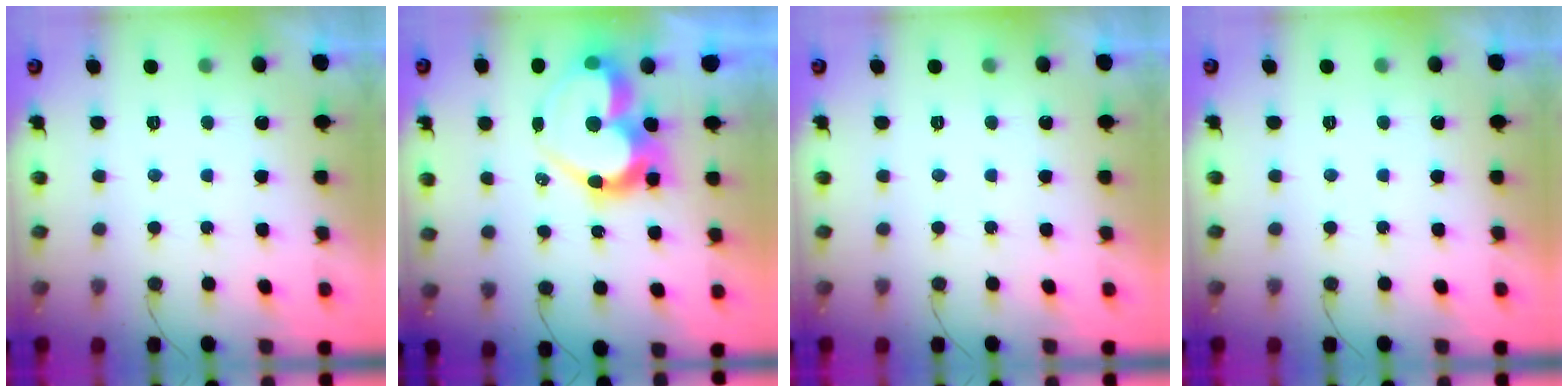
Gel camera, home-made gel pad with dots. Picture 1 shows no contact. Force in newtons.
{"total": 18.8, "press": 18.7, "slide": 1.8}
{"total": 1.9, "press": 1.9, "slide": 0.1}
{"total": 1.7, "press": 1.7, "slide": 0.1}